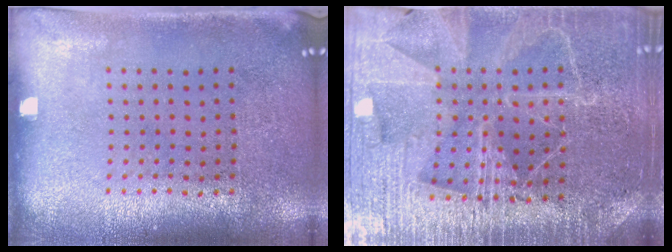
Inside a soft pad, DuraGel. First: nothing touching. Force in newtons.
{"total": 4.6, "press": 4.3, "slide": 1.8}